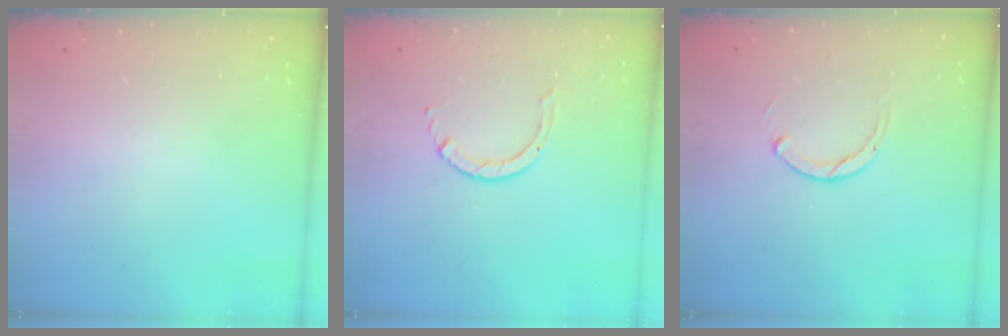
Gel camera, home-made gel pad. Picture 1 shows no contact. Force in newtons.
{"total": 1.7, "press": 1.7, "slide": 0.1}
{"total": 2.5, "press": 2.5, "slide": 0.3}